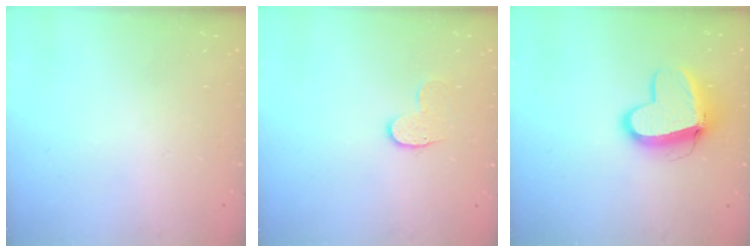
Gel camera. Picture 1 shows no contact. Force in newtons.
{"total": 6.6, "press": 6.6, "slide": 0.6}
{"total": 11.7, "press": 11.6, "slide": 1.3}